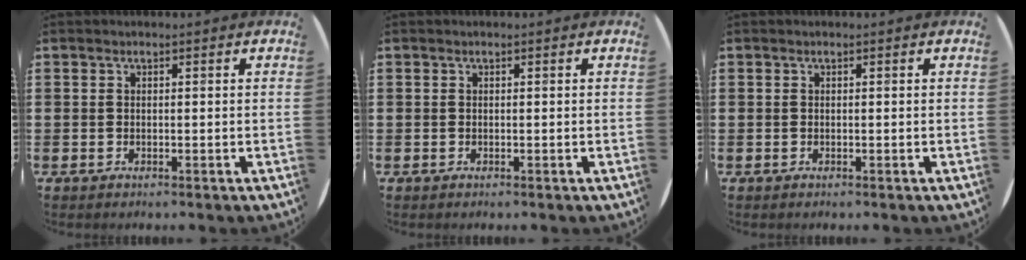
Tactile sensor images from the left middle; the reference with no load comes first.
{"total": 0.0}
{"total": 0.0}